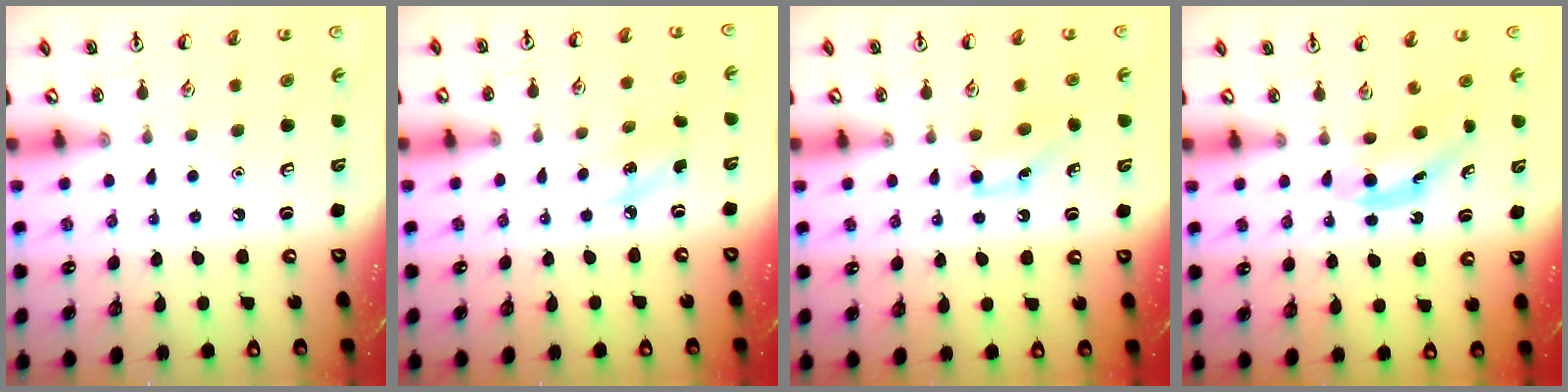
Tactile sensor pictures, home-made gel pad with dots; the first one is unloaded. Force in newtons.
{"total": 5.3, "press": 5.1, "slide": 1.3}
{"total": 6.4, "press": 6.2, "slide": 1.7}
{"total": 4.0, "press": 4.0, "slide": 0.8}